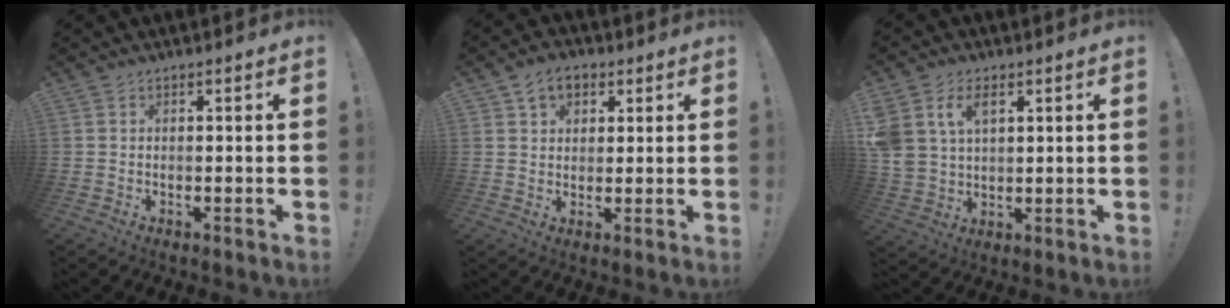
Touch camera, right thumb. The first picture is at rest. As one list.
[{"total": 6.6, "force": [3.2, 4.9, 3.1], "torque": [-0.049, -0.003, 0.061]}, {"total": 8.9, "force": [4.0, 6.1, 5.0], "torque": [-0.109, -0.007, 0.079]}]